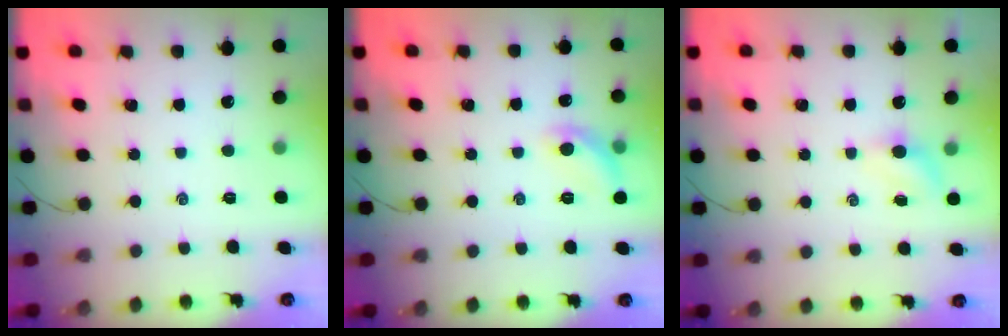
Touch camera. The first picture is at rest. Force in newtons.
{"total": 8.1, "press": 8.1, "slide": 0.7}
{"total": 4.3, "press": 4.1, "slide": 1.3}